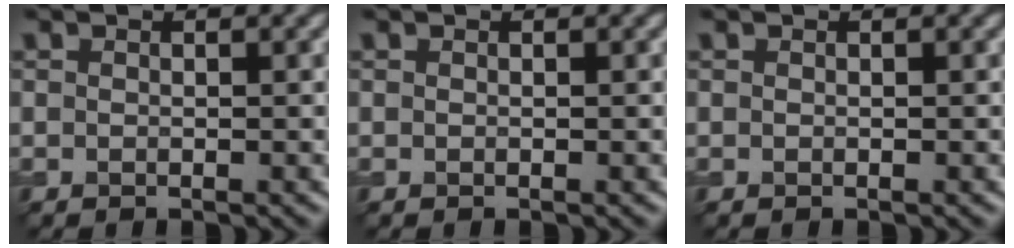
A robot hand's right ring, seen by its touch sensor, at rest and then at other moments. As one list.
[{"total": 0.0}, {"total": 0.0}]